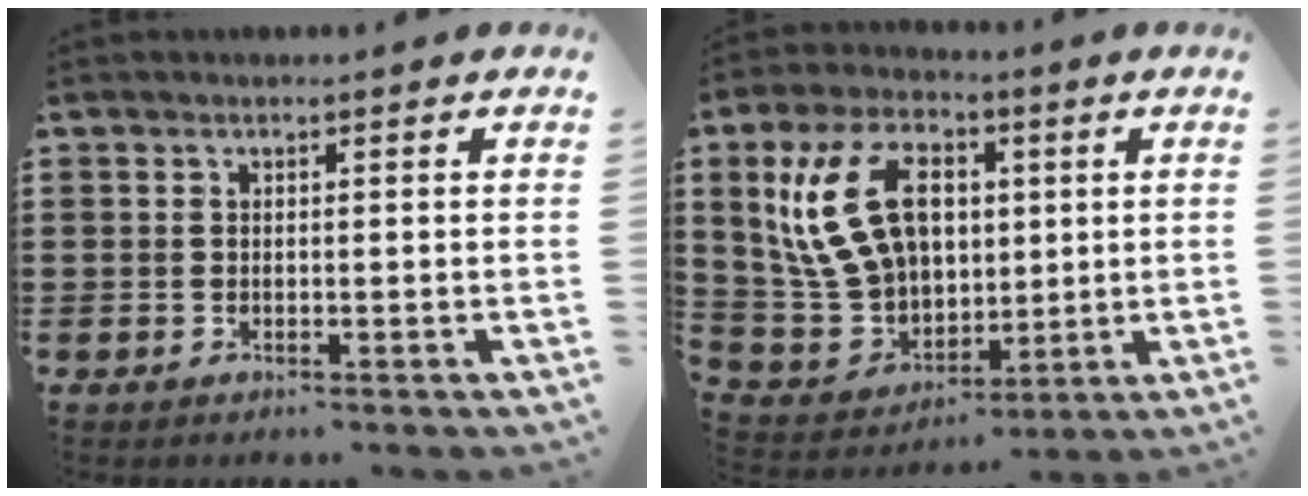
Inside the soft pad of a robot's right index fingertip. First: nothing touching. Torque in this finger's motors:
{"motor_torque": [2.14, 0.00, 0.98, 0.21]}